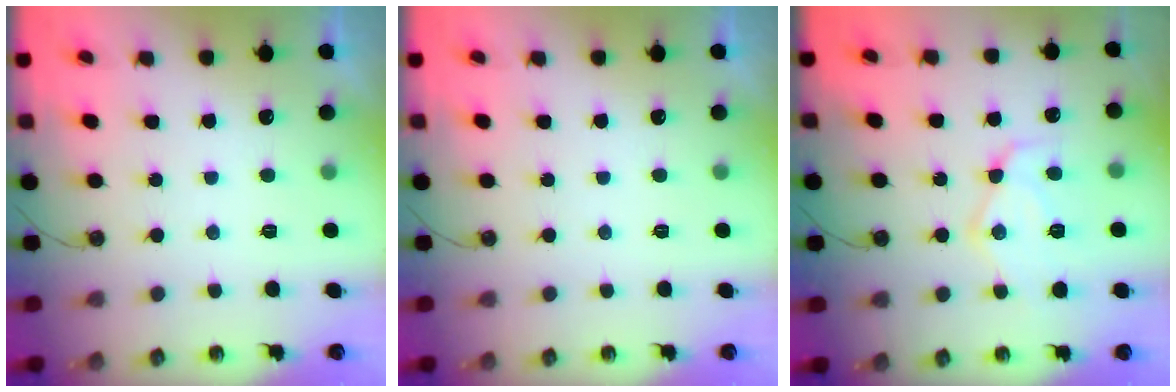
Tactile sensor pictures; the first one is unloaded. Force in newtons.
{"total": 0.0}
{"total": 13.8, "press": 13.7, "slide": 1.1}